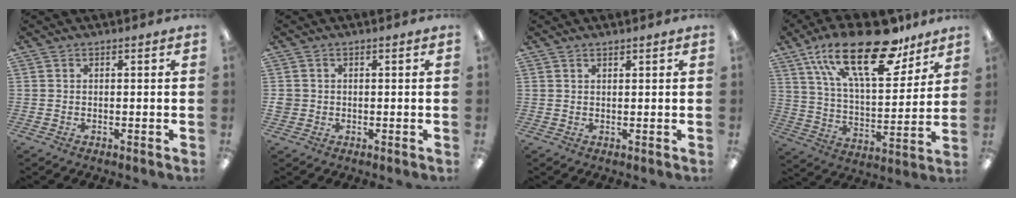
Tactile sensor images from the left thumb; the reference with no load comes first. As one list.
[{"total": 1.9, "force": [0.0, 1.8, 0.6], "torque": [-0.011, 0.004, -0.001]}, {"total": 1.2, "force": [1.0, 0.3, 0.5], "torque": [-0.011, 0.000, 0.019]}, {"total": 26.2, "force": [16.5, 10.8, 17.3], "torque": [-0.285, -0.083, 0.279]}]